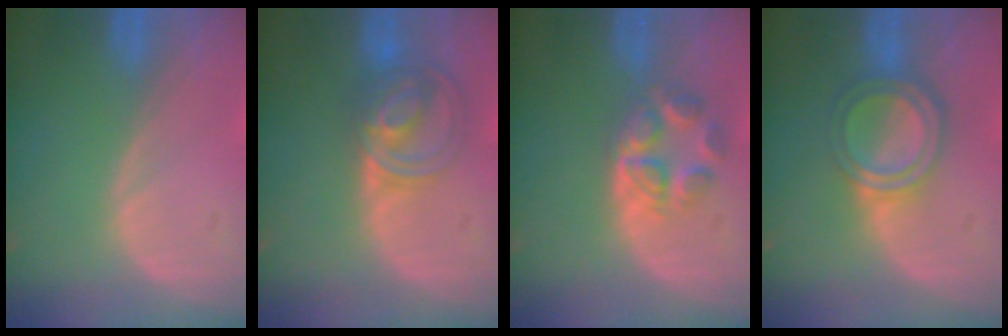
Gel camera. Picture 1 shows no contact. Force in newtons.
{"total": 6.4, "press": 6.3, "slide": 1.6}
{"total": 5.3, "press": 5.0, "slide": 1.4}
{"total": 6.0, "press": 5.5, "slide": 2.4}